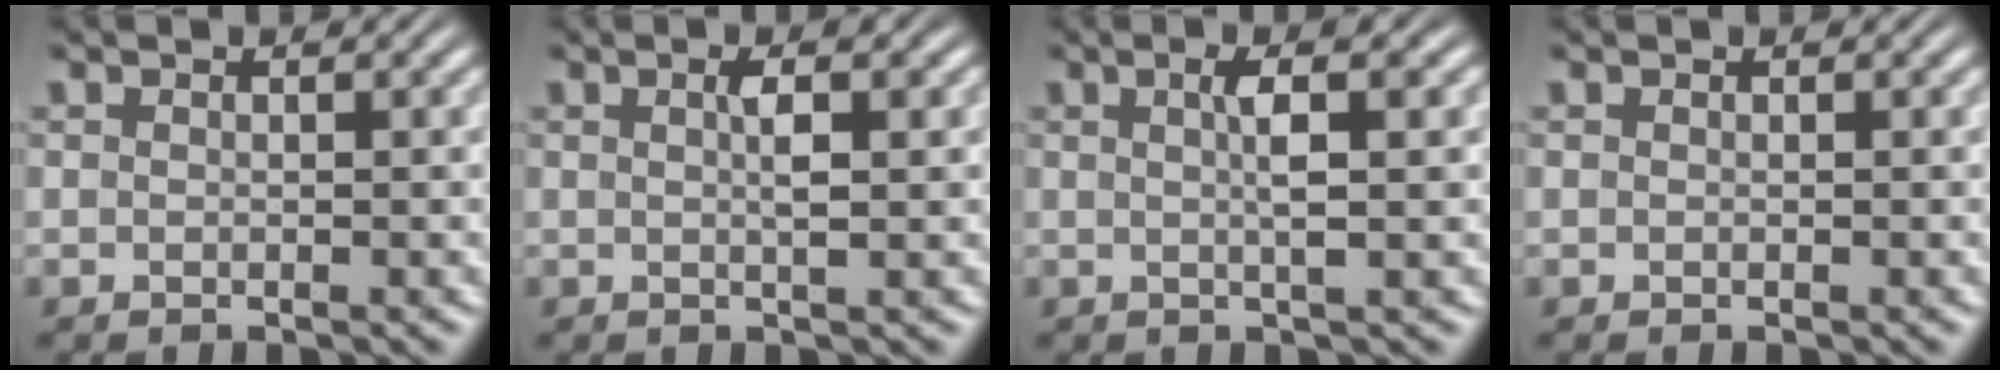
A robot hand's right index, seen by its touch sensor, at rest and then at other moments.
{"total": 2.0, "force": [0.3, 0.1, 1.9], "torque": [-0.032, -0.001, 0.005]}
{"total": 2.6, "force": [0.4, -0.1, 2.5], "torque": [-0.042, 0.001, 0.007]}
{"total": 0.0}